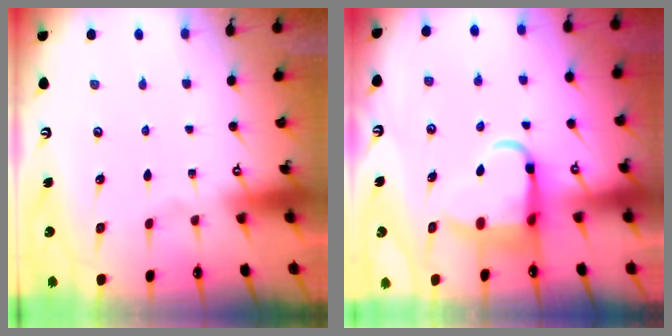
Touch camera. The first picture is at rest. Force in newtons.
{"total": 9.4, "press": 9.2, "slide": 2.0}